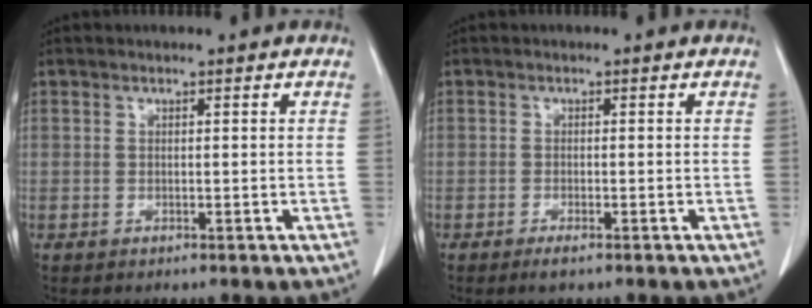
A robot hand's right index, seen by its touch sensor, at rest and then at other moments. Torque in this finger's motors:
{"motor_torque": [0.18, -0.06, 0.01, 0.03]}